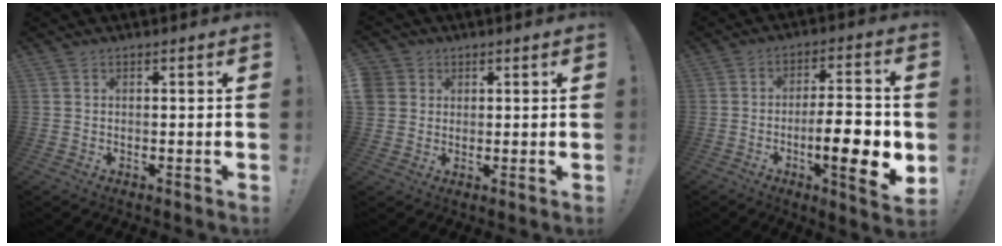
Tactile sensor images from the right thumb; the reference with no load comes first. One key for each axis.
{"total": 4.3, "fx": 1.5, "fy": 4.0, "fz": 0.8, "tx": -0.012, "ty": -0.003, "tz": 0.030}
{"total": 15.6, "fx": -4.0, "fy": 3.5, "fz": 14.7, "tx": -0.227, "ty": 0.008, "tz": -0.062}